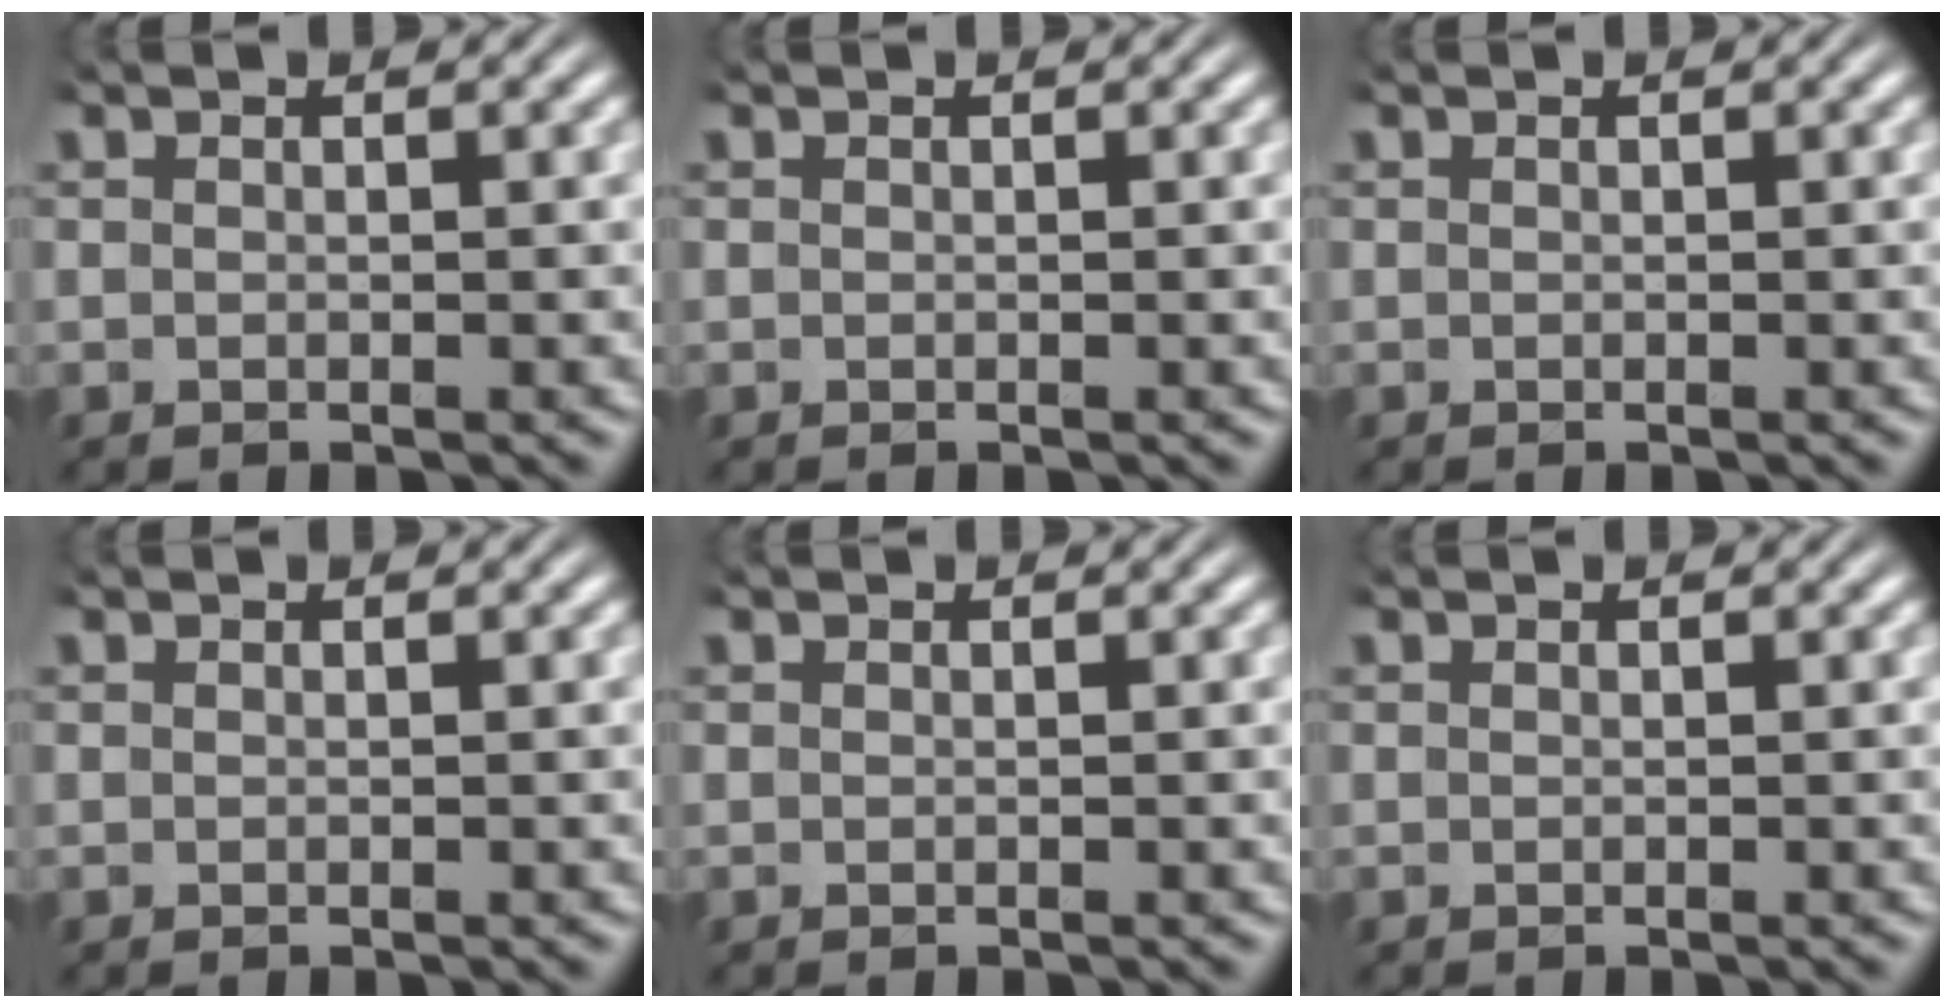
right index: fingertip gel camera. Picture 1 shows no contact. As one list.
[{"total": 0.0}, {"total": 0.0}, {"total": 0.0}, {"total": 0.0}, {"total": 0.0}]